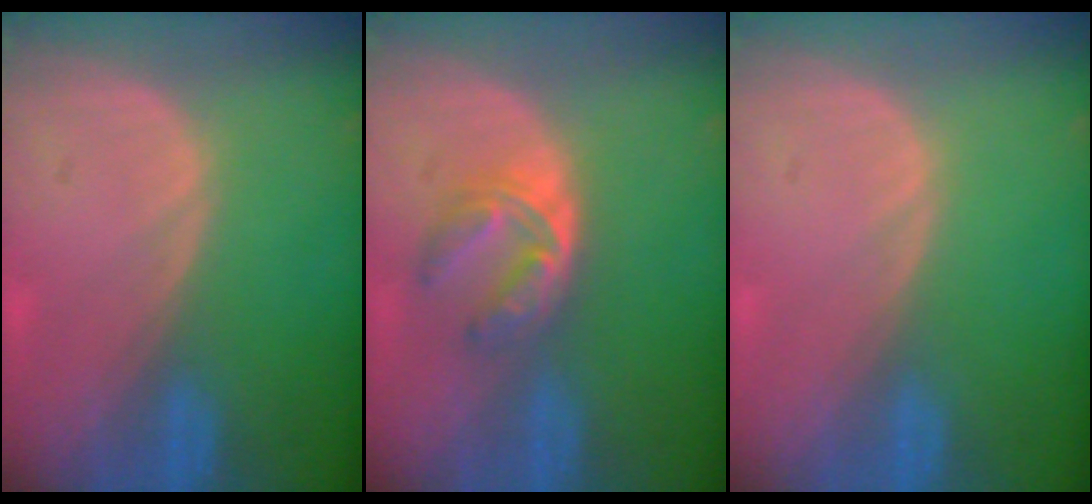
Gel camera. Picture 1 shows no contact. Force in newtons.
{"total": 6.2, "press": 5.0, "slide": 3.6}
{"total": 0.0}